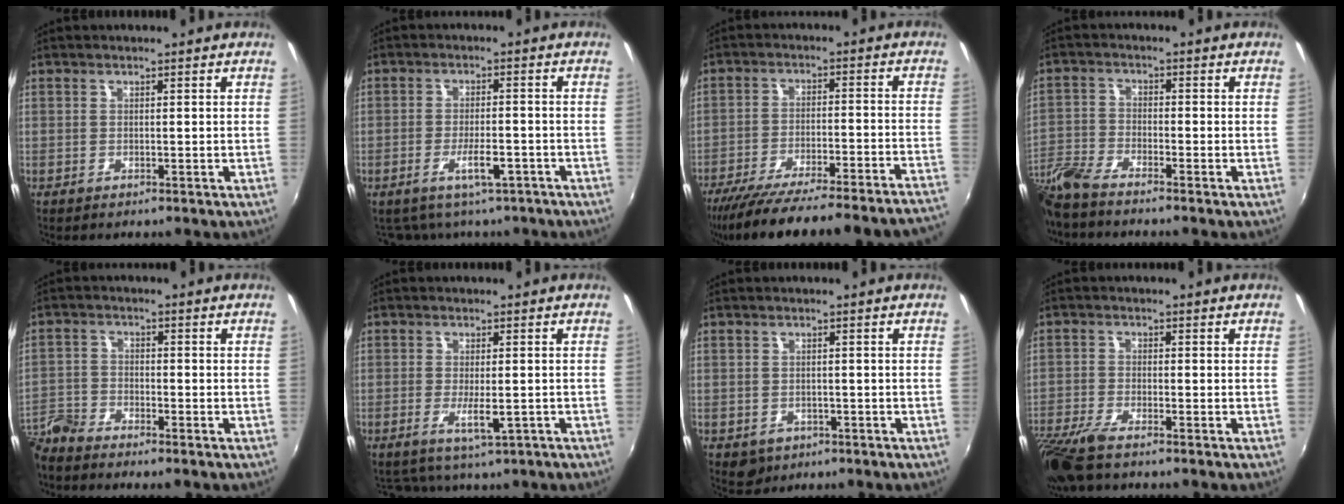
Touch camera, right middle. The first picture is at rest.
{"total": 6.2, "force": [-4.2, 2.5, 3.8], "torque": [-0.074, -0.009, -0.057]}
{"total": 23.8, "force": [-21.6, -0.8, 10.0], "torque": [-0.164, -0.054, -0.310]}
{"total": 8.1, "force": [-7.2, 0.9, 3.7], "torque": [-0.096, -0.011, -0.155]}
{"total": 5.8, "force": [-5.5, 1.1, 1.1], "torque": [-0.034, -0.004, -0.122]}
{"total": 3.9, "force": [-1.6, 1.5, 3.1], "torque": [-0.059, -0.011, -0.021]}
{"total": 3.6, "force": [-1.4, 3.0, 1.4], "torque": [-0.032, -0.007, -0.014]}
{"total": 8.7, "force": [-6.6, 1.7, 5.4], "torque": [-0.136, -0.040, -0.128]}